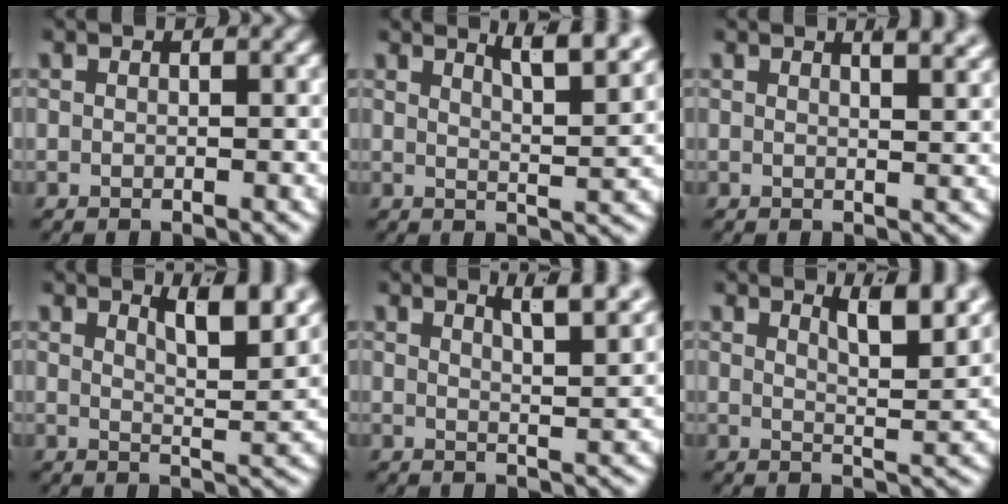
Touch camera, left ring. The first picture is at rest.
{"total": 5.0, "force": [3.6, 0.4, 3.4], "torque": [-0.040, -0.008, 0.060]}
{"total": 2.3, "force": [1.8, -0.1, 1.5], "torque": [-0.014, -0.004, 0.030]}
{"total": 5.2, "force": [3.6, 0.7, 3.7], "torque": [-0.049, -0.015, 0.062]}
{"total": 4.4, "force": [3.2, 0.2, 3.1], "torque": [-0.034, -0.006, 0.054]}
{"total": 4.6, "force": [3.3, 0.4, 3.2], "torque": [-0.043, -0.015, 0.057]}